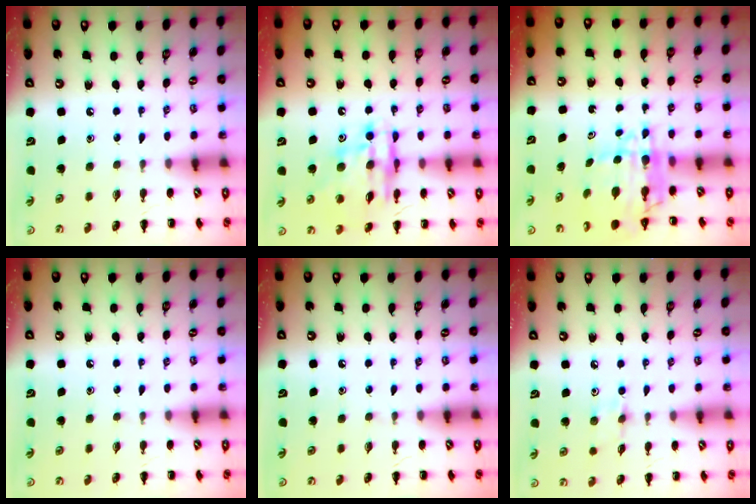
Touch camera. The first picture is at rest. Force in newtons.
{"total": 12.6, "press": 12.2, "slide": 3.3}
{"total": 8.0, "press": 7.4, "slide": 3.0}
{"total": 0.0}
{"total": 0.0}
{"total": 5.9, "press": 5.7, "slide": 1.7}